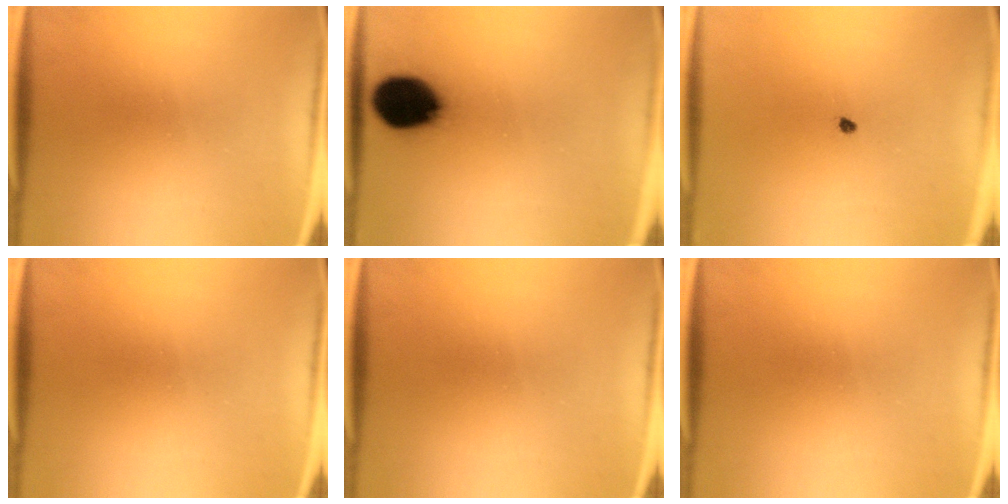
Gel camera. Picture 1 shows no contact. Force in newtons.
{"total": 15.2}
{"total": 0.7}
{"total": 0.0}
{"total": 0.0}
{"total": 0.0}